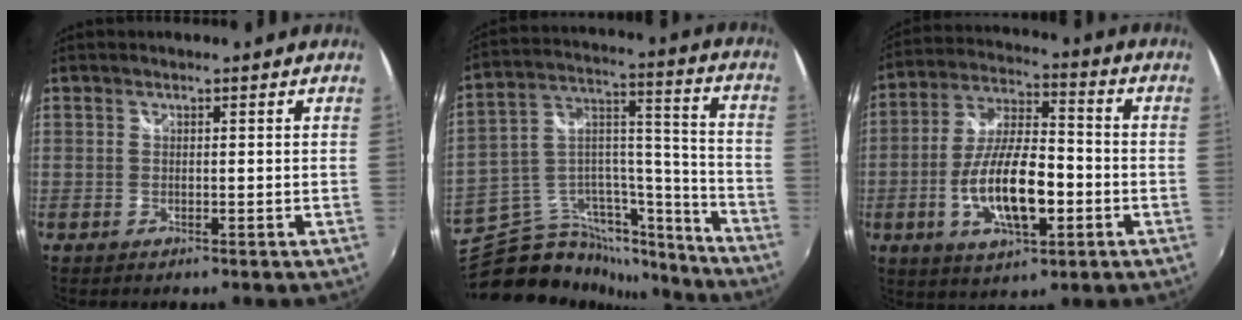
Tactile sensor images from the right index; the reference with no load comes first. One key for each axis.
{"total": 22.5, "fx": -17.9, "fy": 10.4, "fz": 8.8, "tx": -0.159, "ty": 0.063, "tz": -0.268}
{"total": 15.0, "fx": -4.1, "fy": 5.5, "fz": 13.3, "tx": -0.262, "ty": 0.001, "tz": -0.069}